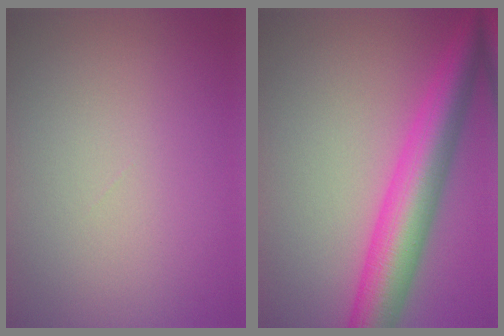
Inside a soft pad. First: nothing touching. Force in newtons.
{"total": 7.8, "press": 7.8, "slide": 0.1}